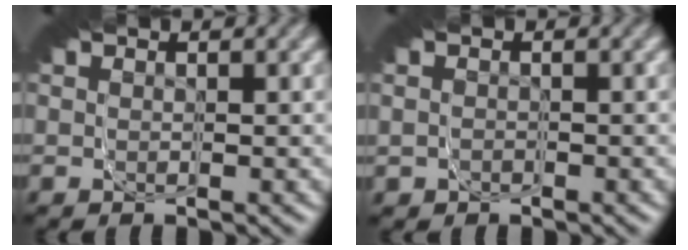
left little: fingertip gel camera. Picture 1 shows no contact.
{"total": 2.1, "force": [-1.1, 1.7, 0.8], "torque": [-0.014, -0.014, -0.012]}